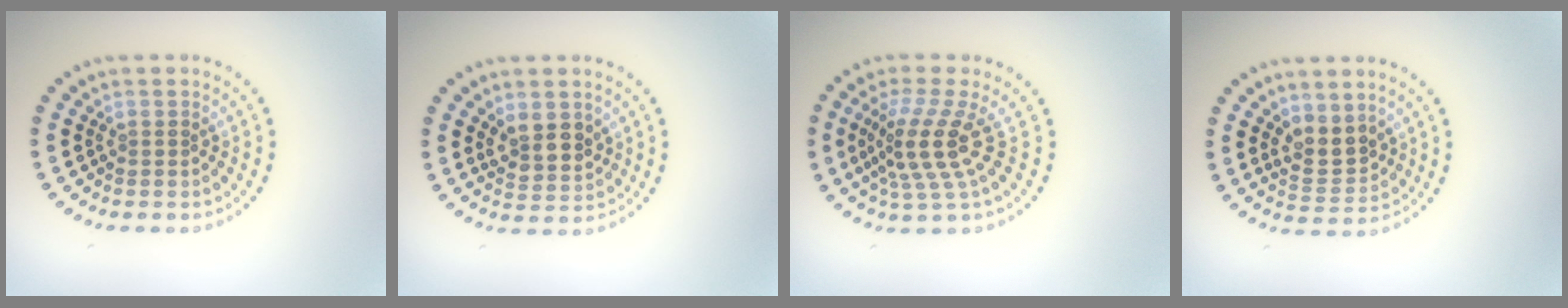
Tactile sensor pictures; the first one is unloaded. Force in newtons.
{"total": 2.8, "press": 2.5, "slide": 1.1}
{"total": 4.4, "press": 3.1, "slide": 3.0}
{"total": 2.9, "press": 2.6, "slide": 1.3}